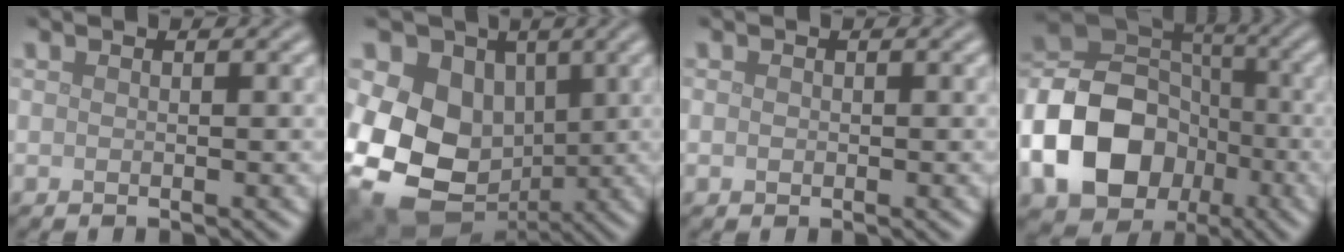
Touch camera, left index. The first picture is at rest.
{"total": 15.8, "force": [-0.6, 12.9, 9.2], "torque": [-0.180, -0.013, -0.026]}
{"total": 0.6, "force": [-0.1, 0.5, 0.3], "torque": [-0.004, -0.001, -0.002]}
{"total": 13.6, "force": [-4.3, 10.5, 7.5], "torque": [-0.160, -0.007, -0.088]}